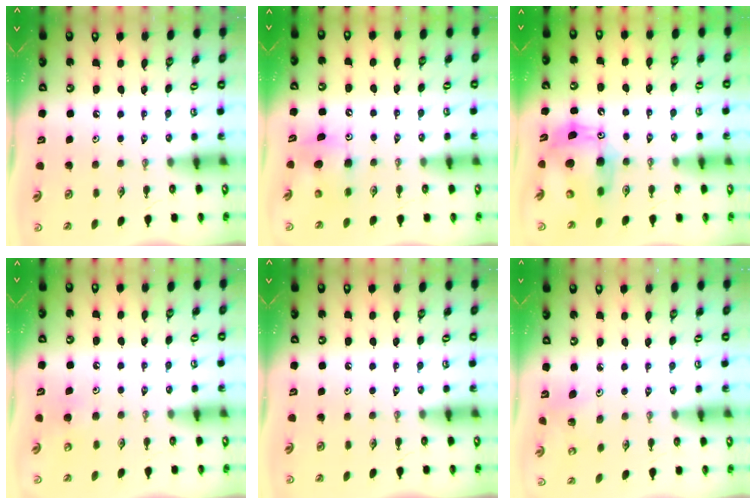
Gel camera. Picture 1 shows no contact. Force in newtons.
{"total": 8.5, "press": 8.4, "slide": 1.0}
{"total": 13.2, "press": 12.9, "slide": 2.6}
{"total": 5.1, "press": 5.0, "slide": 0.4}
{"total": 0.0}
{"total": 3.0, "press": 3.0, "slide": 0.1}